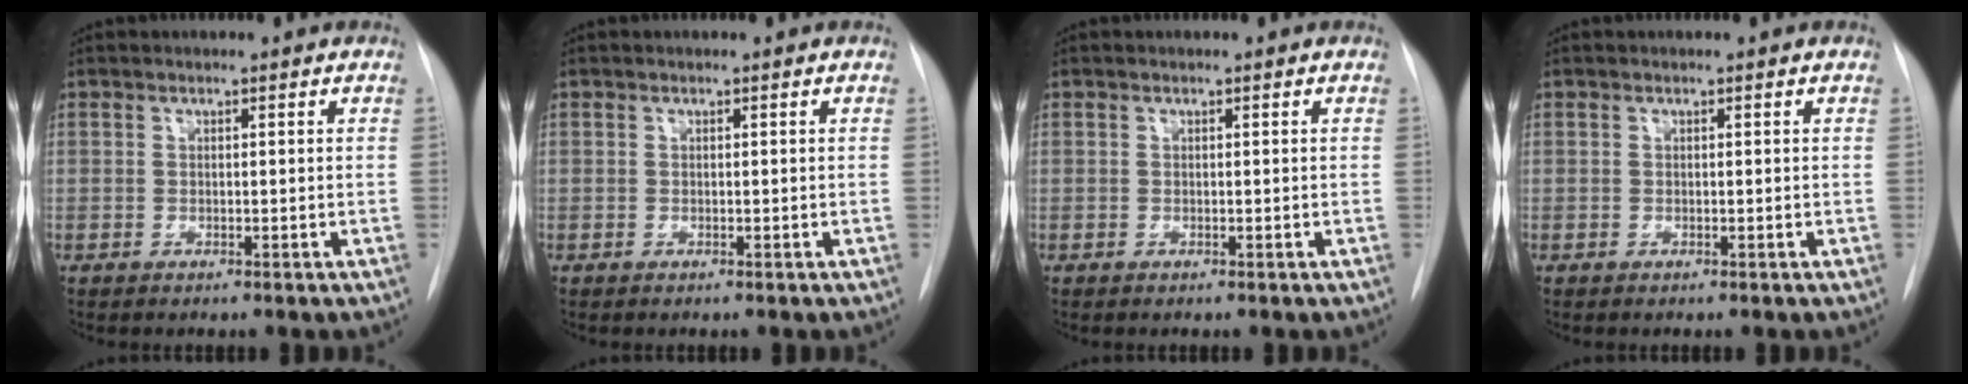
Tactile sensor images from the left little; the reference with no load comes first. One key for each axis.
{"total": 0.0}
{"total": 0.0}
{"total": 0.0}